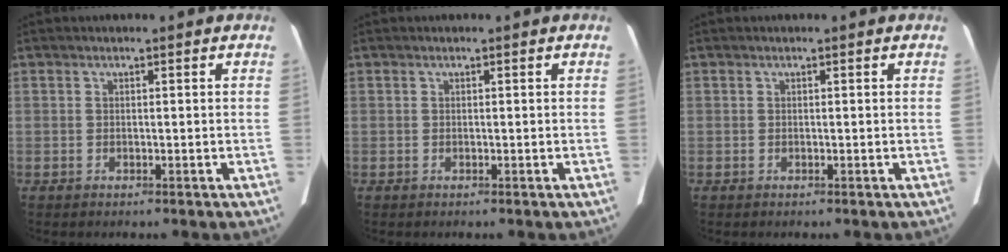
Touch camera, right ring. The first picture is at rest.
{"total": 0.0}
{"total": 0.0}